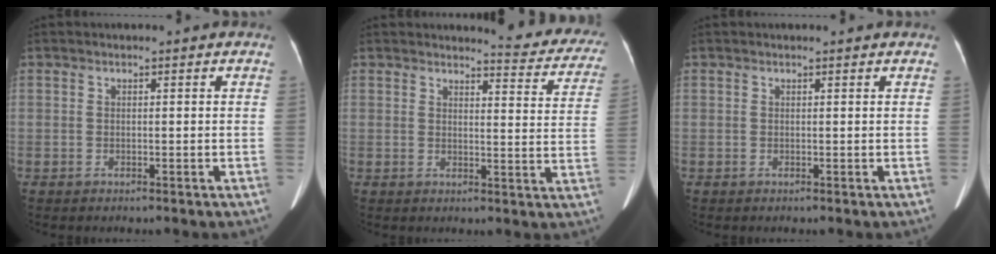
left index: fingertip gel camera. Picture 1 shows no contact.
{"total": 10.6, "force": [10.3, 1.6, 2.2], "torque": [-0.004, -0.051, 0.092]}
{"total": 0.9, "force": [0.8, 0.1, 0.3], "torque": [-0.008, 0.005, 0.012]}